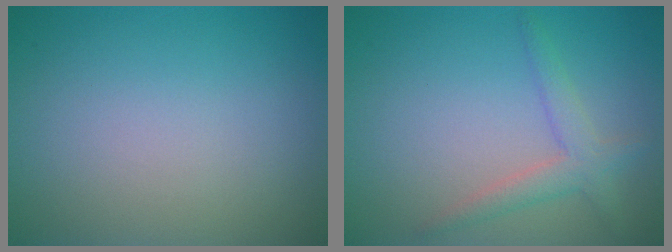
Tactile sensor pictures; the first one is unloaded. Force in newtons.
{"total": 2.4, "press": 2.4, "slide": 0.2}